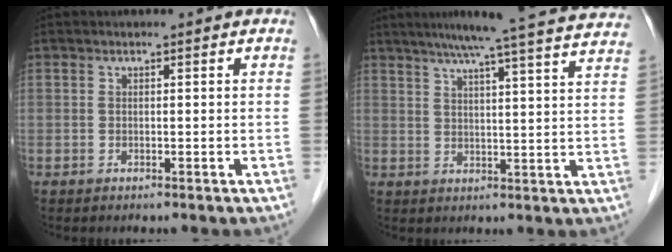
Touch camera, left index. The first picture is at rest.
{"total": 21.2, "force": [18.9, -0.8, 9.5], "torque": [-0.146, -0.014, 0.233]}